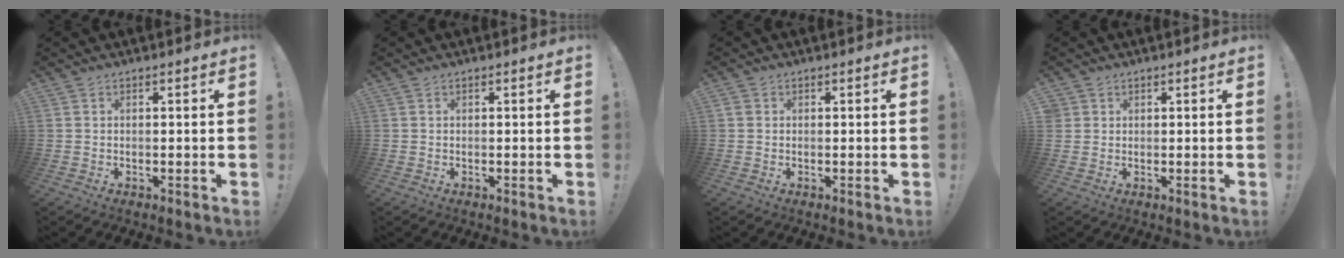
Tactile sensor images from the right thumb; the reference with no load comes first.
{"total": 0.0}
{"total": 1.1, "force": [0.4, 1.0, 0.3], "torque": [-0.006, 0.001, 0.007]}
{"total": 1.7, "force": [1.0, 1.4, 0.2], "torque": [-0.003, -0.004, 0.020]}